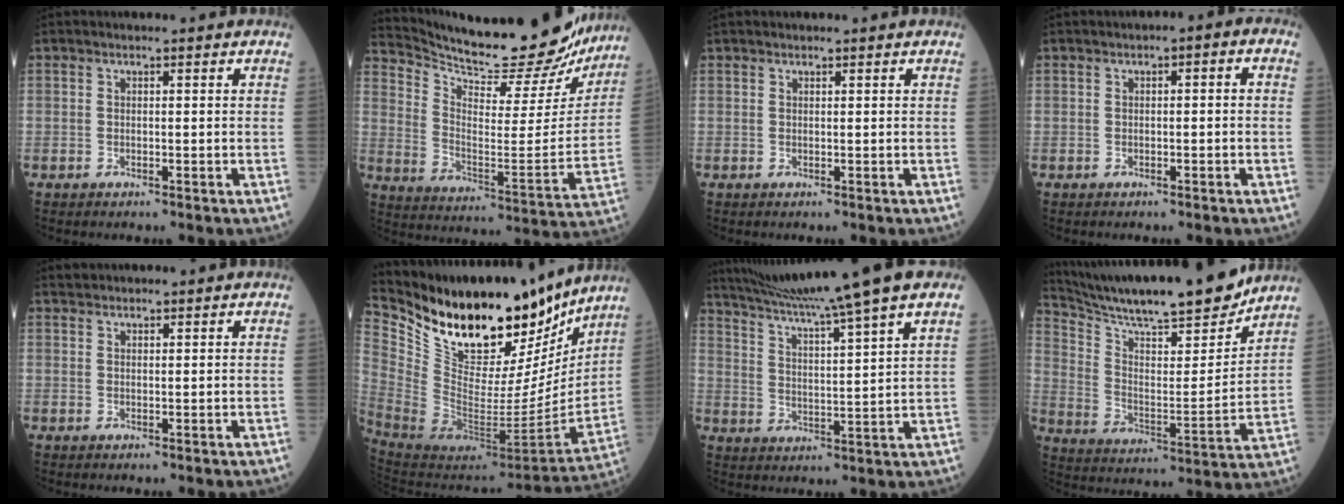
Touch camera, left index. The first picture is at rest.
{"total": 22.7, "force": [21.1, 4.3, 7.1], "torque": [-0.122, -0.061, 0.294]}
{"total": 0.9, "force": [0.8, 0.0, 0.4], "torque": [-0.006, 0.017, 0.017]}
{"total": 1.9, "force": [-0.4, 0.8, 1.7], "torque": [-0.020, 0.012, -0.012]}
{"total": 0.8, "force": [0.7, 0.1, -0.2], "torque": [-0.005, 0.008, 0.019]}
{"total": 27.0, "force": [21.0, 9.2, 14.3], "torque": [-0.256, -0.024, 0.348]}
{"total": 16.5, "force": [13.4, -2.1, 9.4], "torque": [-0.164, 0.001, 0.200]}
{"total": 20.6, "force": [18.5, 1.7, 9.1], "torque": [-0.169, -0.021, 0.290]}